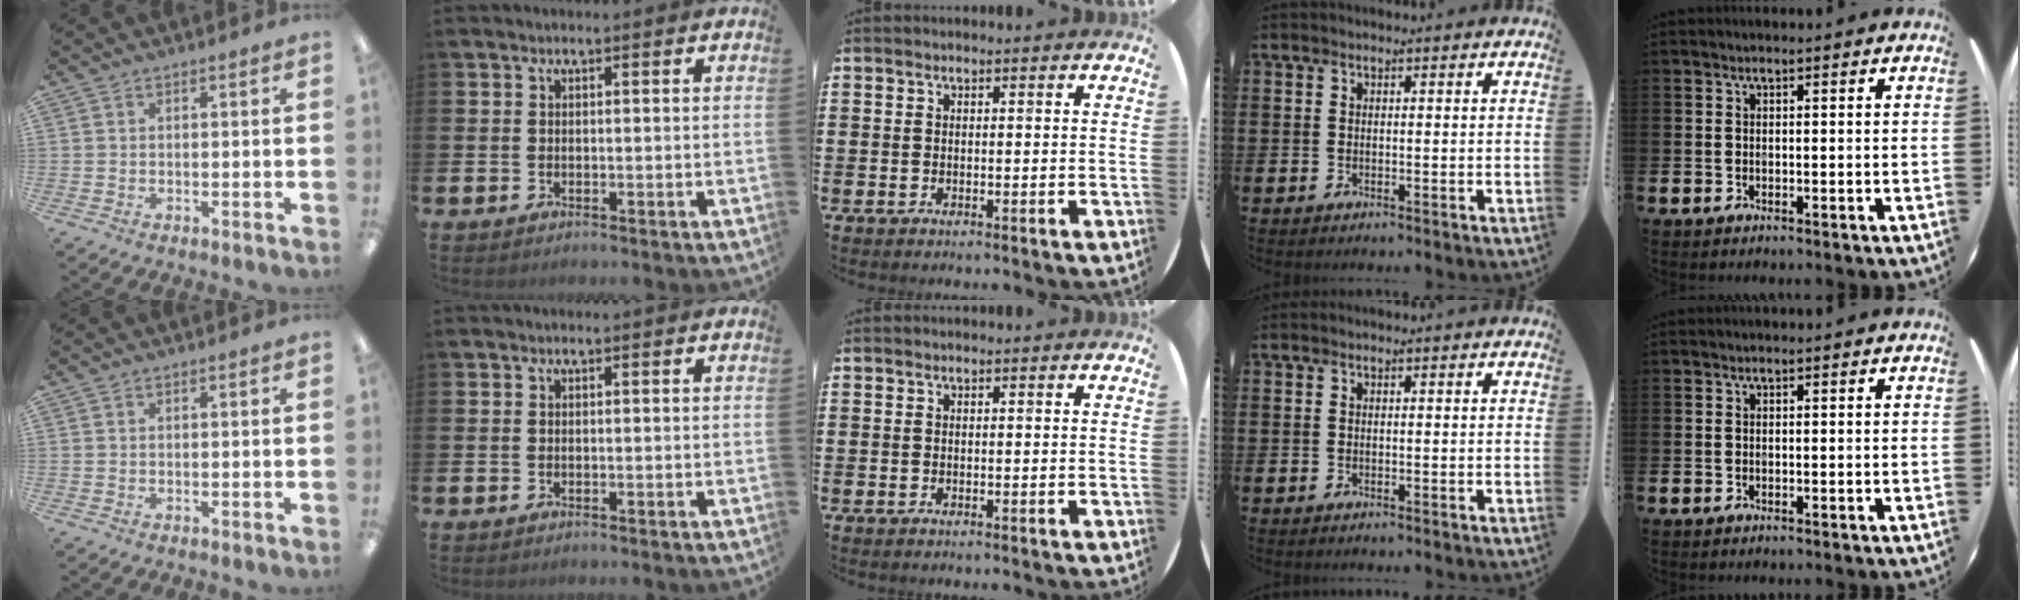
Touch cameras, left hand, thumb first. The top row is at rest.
{}